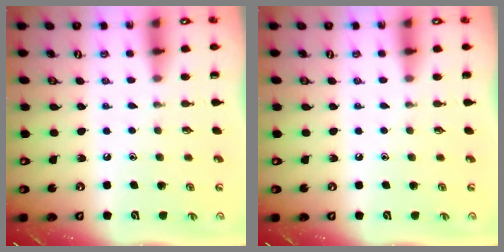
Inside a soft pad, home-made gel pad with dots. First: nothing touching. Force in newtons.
{"total": 0.0}